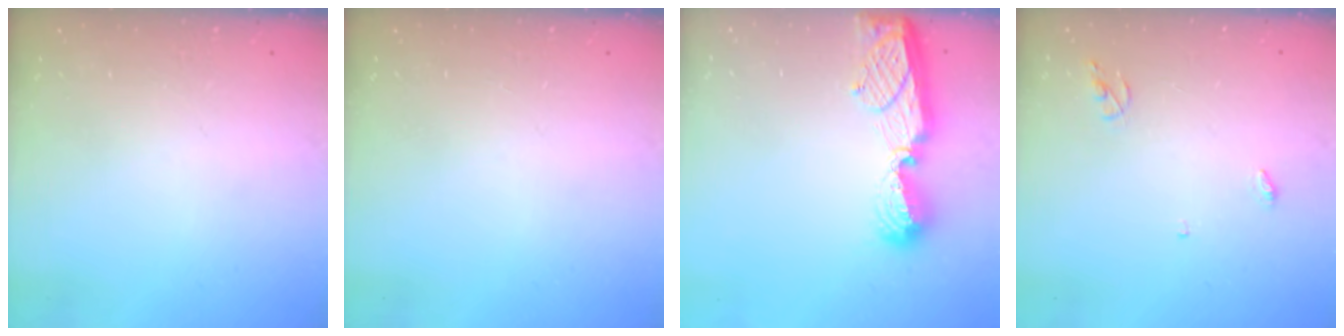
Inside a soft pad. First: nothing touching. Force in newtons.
{"total": 0.0}
{"total": 10.7, "press": 10.7, "slide": 1.0}
{"total": 3.7, "press": 3.7, "slide": 0.2}